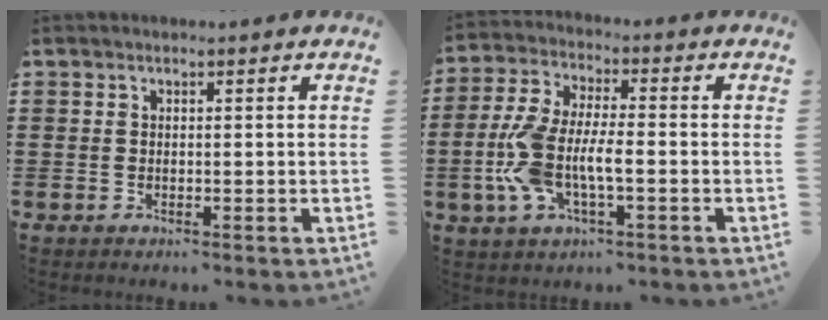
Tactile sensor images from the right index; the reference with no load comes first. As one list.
[{"total": 8.1, "force": [-2.1, 3.2, 7.1], "torque": [-0.185, -0.017, -0.051]}]